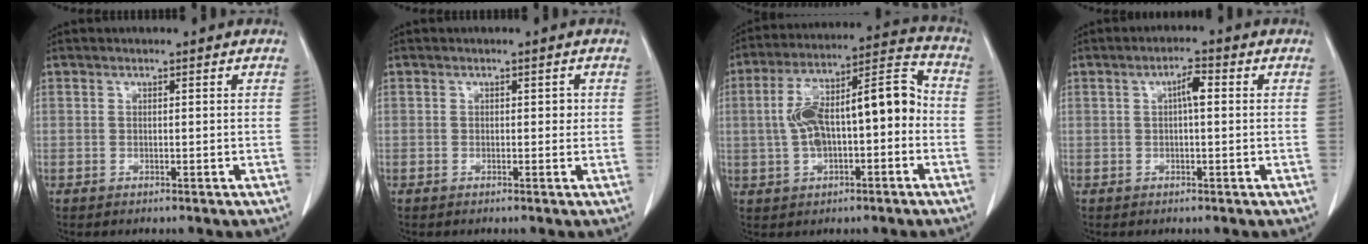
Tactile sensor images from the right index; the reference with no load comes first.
{"total": 1.0, "force": [0.1, 0.7, 0.8], "torque": [-0.006, 0.007, 0.000]}
{"total": 14.6, "force": [-1.0, 5.0, 13.7], "torque": [-0.241, 0.051, -0.011]}
{"total": 2.9, "force": [0.4, 0.6, 2.8], "torque": [-0.048, 0.006, 0.006]}